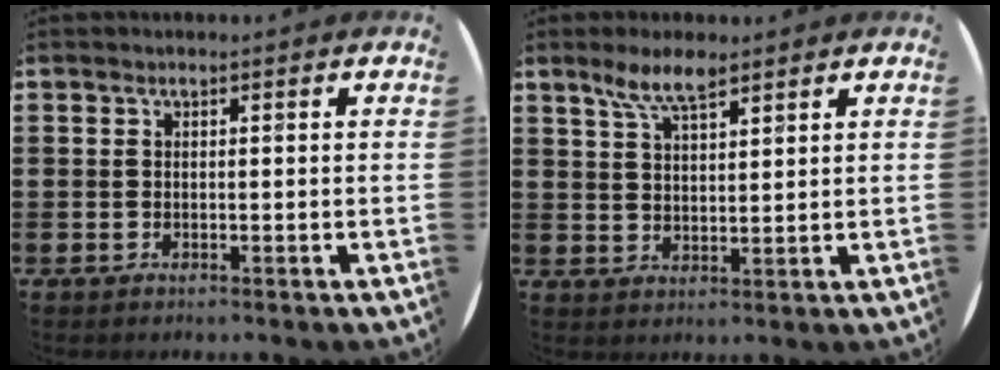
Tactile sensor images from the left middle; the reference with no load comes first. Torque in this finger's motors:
{"motor_torque": [0.93, -0.67, 0.18, 0.04]}